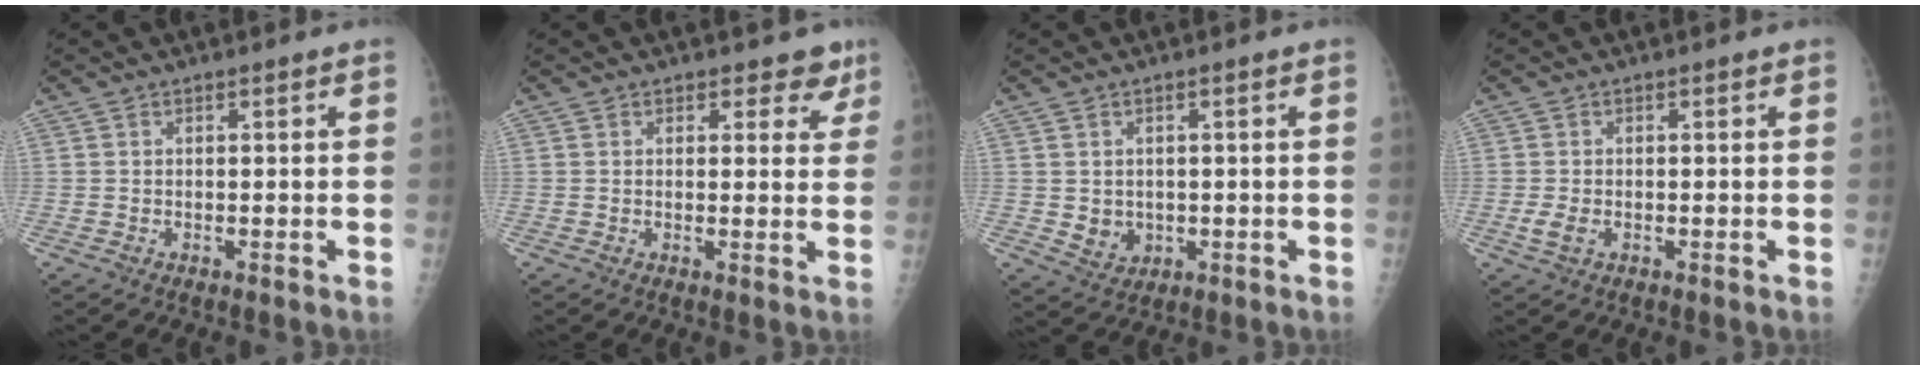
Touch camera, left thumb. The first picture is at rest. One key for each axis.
{"total": 4.2, "fx": 3.1, "fy": 2.6, "fz": 1.2, "tx": 0.023, "ty": -0.017, "tz": 0.028}
{"total": 3.8, "fx": -0.1, "fy": 3.4, "fz": 1.8, "tx": -0.015, "ty": -0.003, "tz": 0.012}
{"total": 2.4, "fx": -0.5, "fy": 1.5, "fz": 1.8, "tx": -0.042, "ty": -0.003, "tz": -0.011}